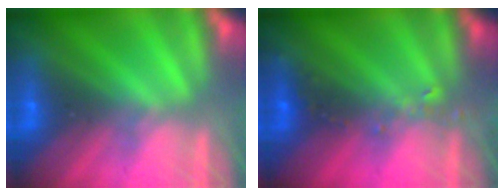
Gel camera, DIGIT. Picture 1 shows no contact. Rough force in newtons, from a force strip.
{"total": 2.4}